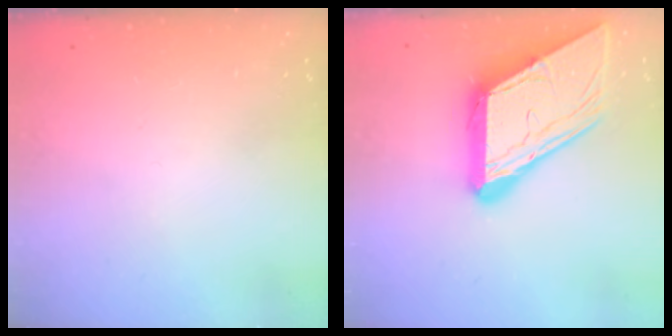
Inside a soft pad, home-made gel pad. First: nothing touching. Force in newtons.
{"total": 23.4, "press": 23.3, "slide": 2.5}